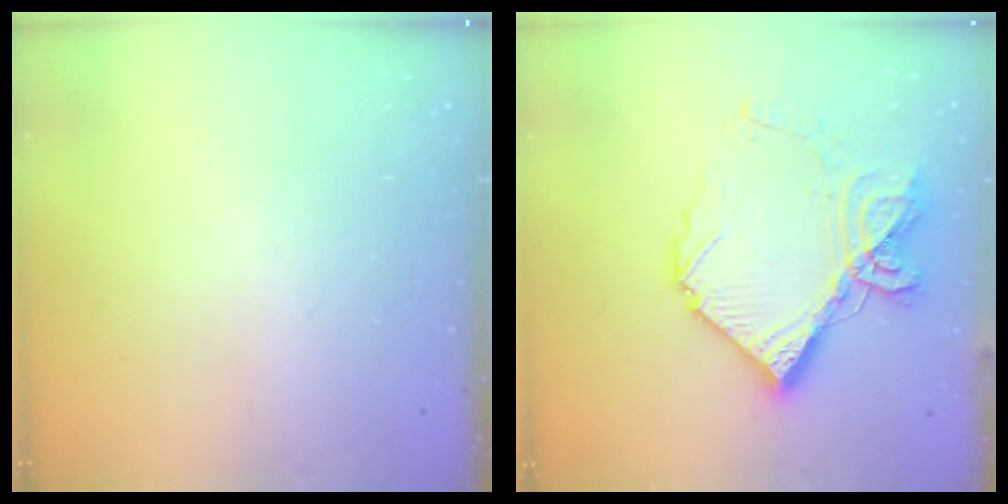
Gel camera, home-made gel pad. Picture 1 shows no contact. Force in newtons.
{"total": 17.6, "press": 17.5, "slide": 2.1}